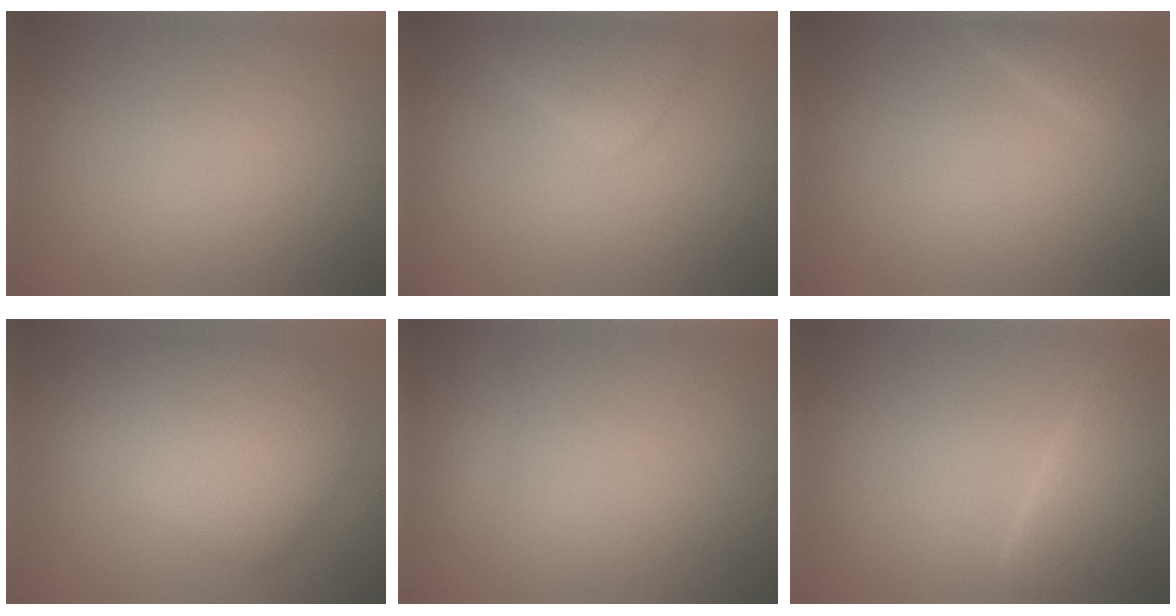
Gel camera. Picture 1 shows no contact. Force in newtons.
{"total": 2.2, "press": 2.2, "slide": 0.1}
{"total": 1.4, "press": 1.4, "slide": 0.1}
{"total": 7.2, "press": 7.2, "slide": 0.2}
{"total": 0.5, "press": 0.5, "slide": 0.1}
{"total": 5.7, "press": 5.7, "slide": 0.0}